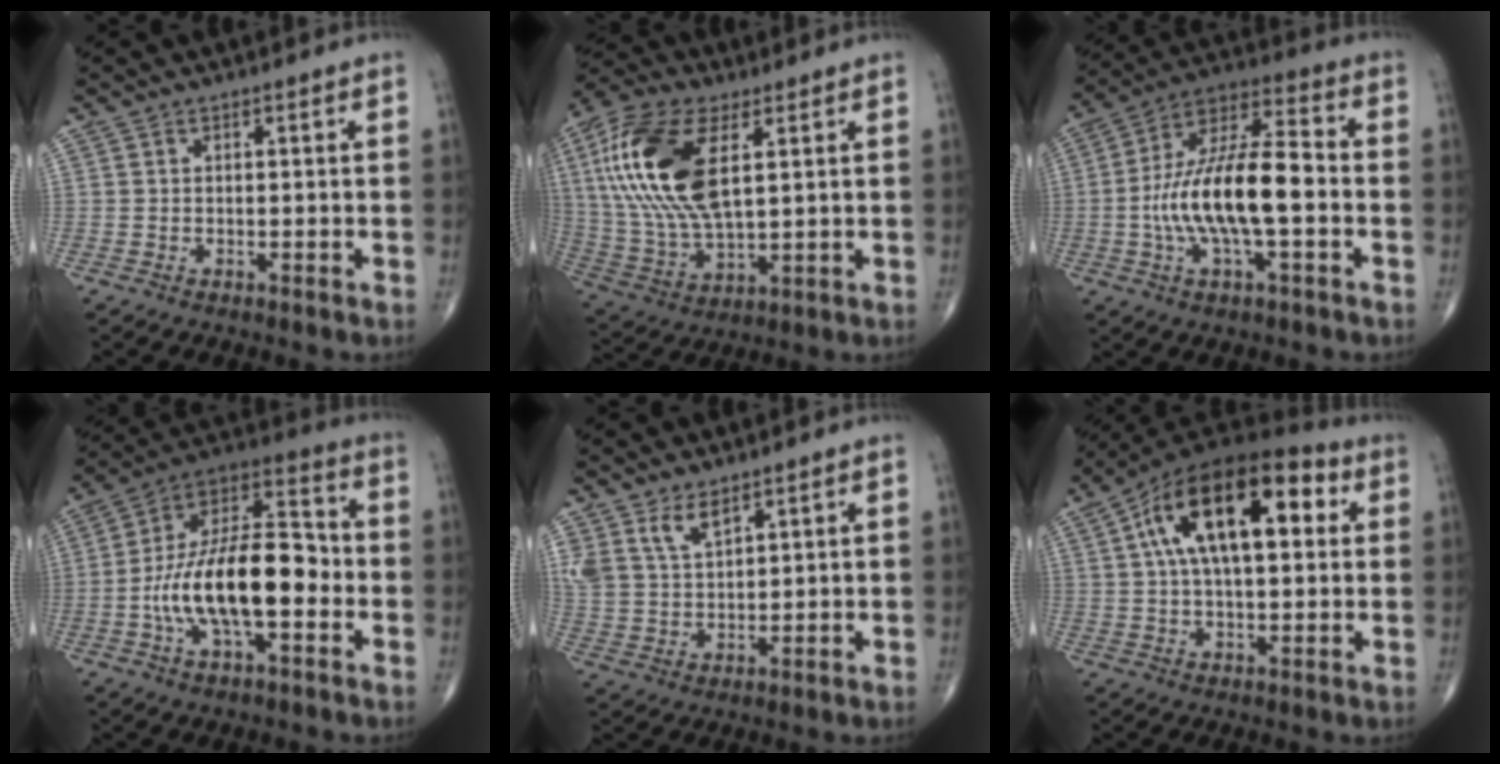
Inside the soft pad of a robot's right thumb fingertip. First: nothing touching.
{"total": 21.0, "force": [5.7, 10.2, 17.5], "torque": [-0.371, -0.009, 0.104]}
{"total": 18.5, "force": [-2.7, 6.8, 17.0], "torque": [-0.314, 0.037, -0.052]}
{"total": 20.3, "force": [-3.8, 9.1, 17.7], "torque": [-0.303, 0.042, -0.071]}
{"total": 6.4, "force": [4.3, 3.0, 3.6], "torque": [-0.062, -0.022, 0.091]}
{"total": 20.9, "force": [5.7, 10.0, 17.5], "torque": [-0.284, 0.028, 0.082]}